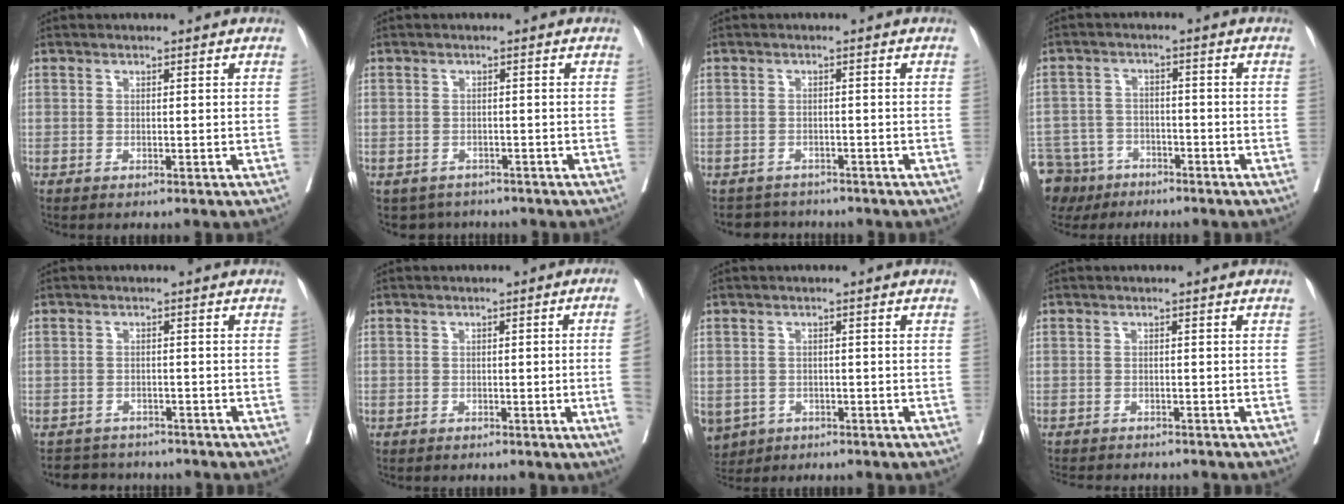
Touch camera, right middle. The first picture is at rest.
{"total": 3.3, "force": [-2.7, 1.9, -0.2], "torque": [0.008, 0.004, -0.041]}
{"total": 3.0, "force": [-2.7, 1.0, -0.8], "torque": [0.013, -0.002, -0.045]}
{"total": 11.6, "force": [-8.1, 7.9, 2.6], "torque": [-0.082, -0.001, -0.132]}
{"total": 4.2, "force": [-3.9, 1.4, -0.5], "torque": [0.012, 0.003, -0.060]}
{"total": 4.9, "force": [-0.9, -1.1, 4.7], "torque": [-0.051, -0.001, -0.013]}
{"total": 7.8, "force": [-3.8, 6.2, 2.6], "torque": [-0.072, -0.002, -0.054]}
{"total": 7.0, "force": [-6.4, 1.7, 2.2], "torque": [-0.028, -0.004, -0.089]}